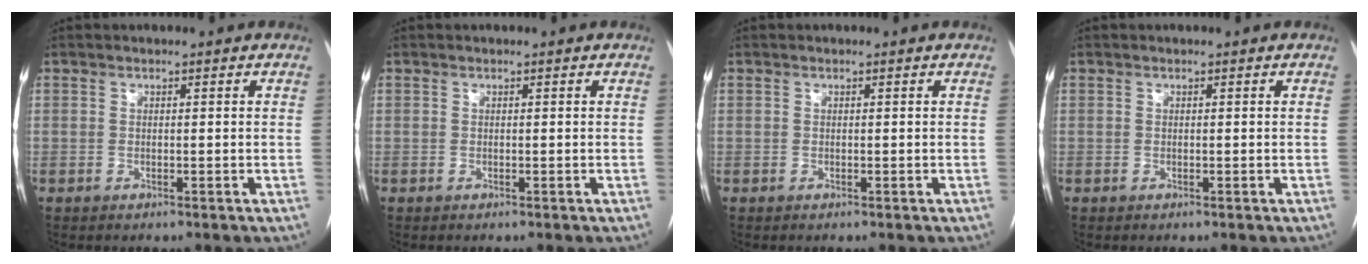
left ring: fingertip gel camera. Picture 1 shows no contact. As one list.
[{"total": 0.0}, {"total": 0.0}, {"total": 0.0}]